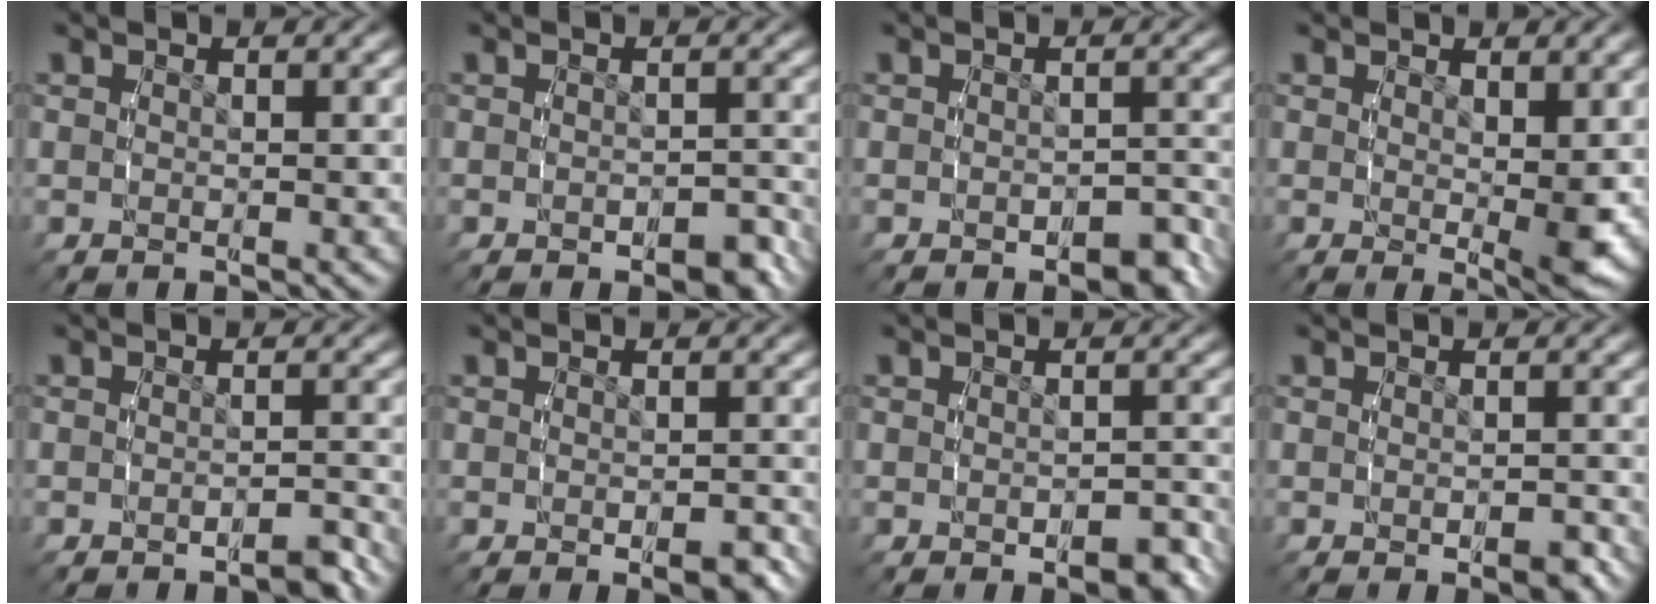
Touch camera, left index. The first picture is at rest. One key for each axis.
{"total": 1.5, "fx": -1.4, "fy": 0.4, "fz": 0.6, "tx": -0.011, "ty": 0.003, "tz": -0.027}
{"total": 1.9, "fx": -1.8, "fy": 0.5, "fz": 0.7, "tx": -0.010, "ty": 0.005, "tz": -0.034}
{"total": 2.2, "fx": 0.6, "fy": 0.1, "fz": 2.1, "tx": -0.021, "ty": -0.011, "tz": 0.010}
{"total": 1.7, "fx": -1.6, "fy": 0.2, "fz": 0.4, "tx": -0.009, "ty": 0.008, "tz": -0.036}
{"total": 1.4, "fx": -0.9, "fy": 0.4, "fz": 0.9, "tx": -0.015, "ty": -0.004, "tz": -0.017}
{"total": 1.8, "fx": -1.4, "fy": 0.7, "fz": 0.9, "tx": -0.017, "ty": 0.000, "tz": -0.026}
{"total": 1.0, "fx": -0.8, "fy": 0.3, "fz": 0.5, "tx": -0.009, "ty": -0.001, "tz": -0.016}